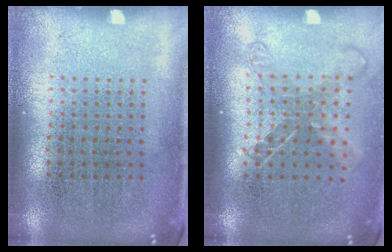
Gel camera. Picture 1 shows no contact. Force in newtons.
{"total": 1.7, "press": 1.3, "slide": 1.0}